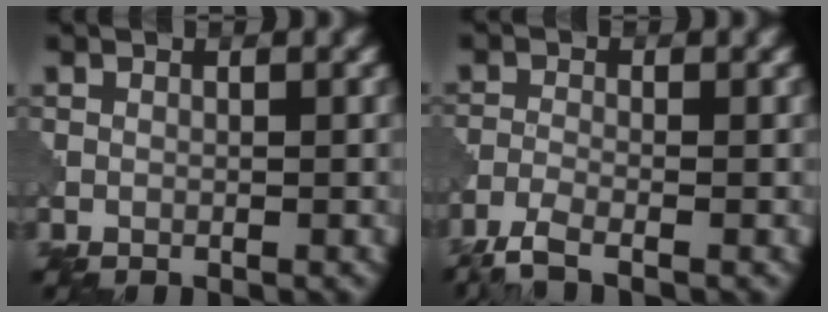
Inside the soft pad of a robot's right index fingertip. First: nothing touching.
{"total": 2.9, "force": [-2.2, 0.6, 1.8], "torque": [-0.040, -0.006, -0.057]}